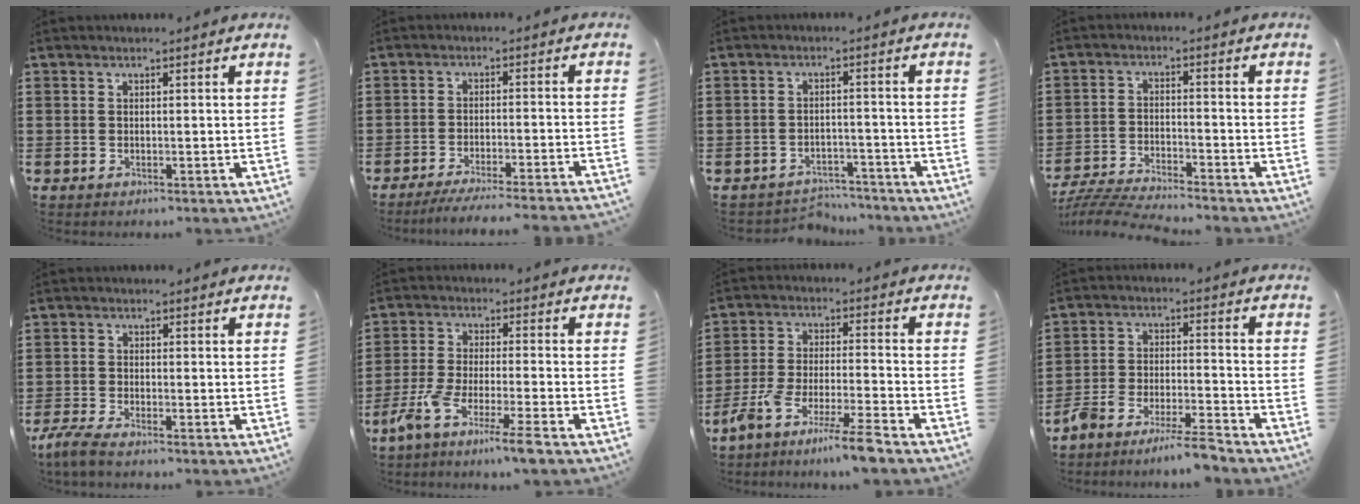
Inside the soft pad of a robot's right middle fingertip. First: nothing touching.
{"total": 3.9, "force": [-3.6, -0.4, 1.5], "torque": [-0.023, -0.006, -0.071]}
{"total": 3.4, "force": [-3.3, 0.7, -0.1], "torque": [-0.005, 0.002, -0.071]}
{"total": 5.1, "force": [-5.0, 0.1, 1.2], "torque": [-0.040, -0.008, -0.104]}
{"total": 2.7, "force": [-2.2, 0.0, 1.5], "torque": [-0.040, -0.006, -0.047]}
{"total": 7.0, "force": [-5.6, -0.6, 4.1], "torque": [-0.092, -0.019, -0.112]}
{"total": 8.2, "force": [-7.3, -0.8, 3.6], "torque": [-0.078, -0.012, -0.144]}
{"total": 6.7, "force": [-6.6, -0.5, 1.1], "torque": [-0.017, 0.001, -0.129]}